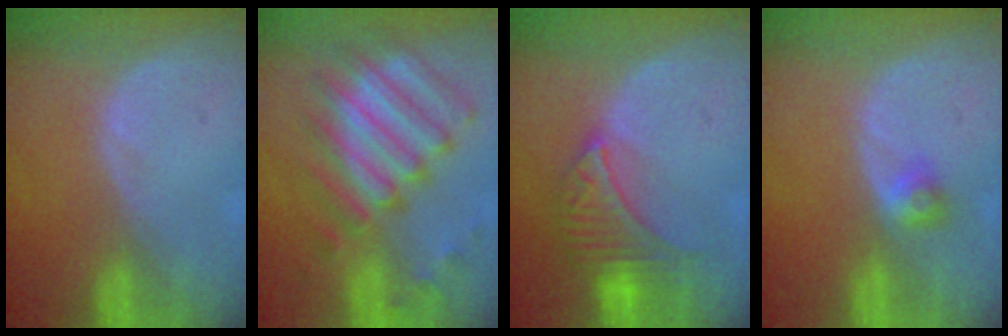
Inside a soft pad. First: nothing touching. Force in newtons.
{"total": 11.9, "press": 10.4, "slide": 5.7}
{"total": 6.5, "press": 6.5, "slide": 0.5}
{"total": 2.6, "press": 2.3, "slide": 1.2}